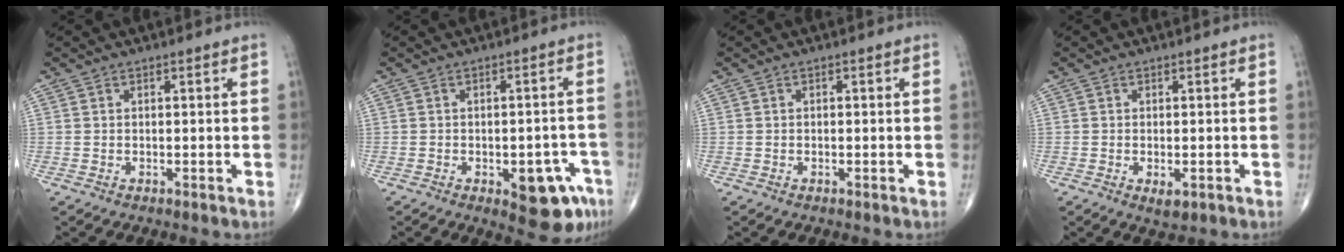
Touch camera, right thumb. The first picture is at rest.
{"total": 9.5, "force": [-4.3, 4.2, 7.4], "torque": [-0.062, 0.023, -0.045]}
{"total": 0.0}
{"total": 2.4, "force": [-0.8, 1.0, 2.0], "torque": [-0.028, -0.003, -0.010]}